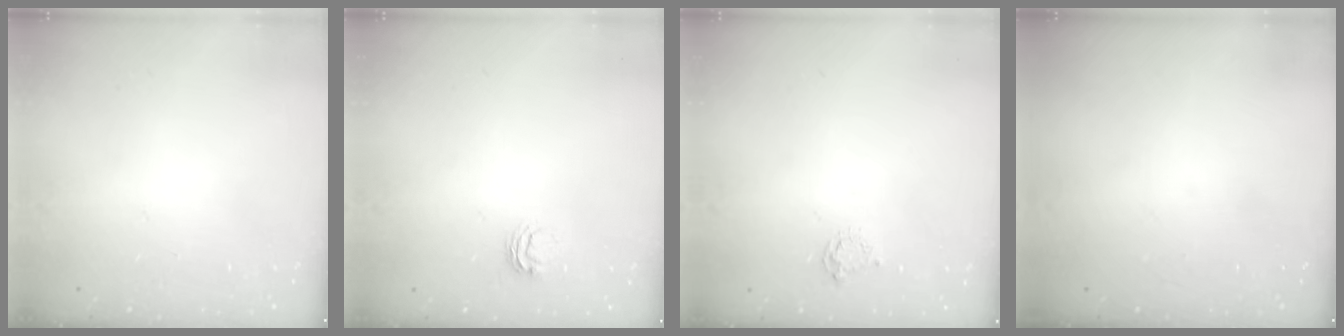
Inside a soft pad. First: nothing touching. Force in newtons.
{"total": 4.2, "press": 4.2, "slide": 0.3}
{"total": 3.8, "press": 3.8, "slide": 0.4}
{"total": 0.0}